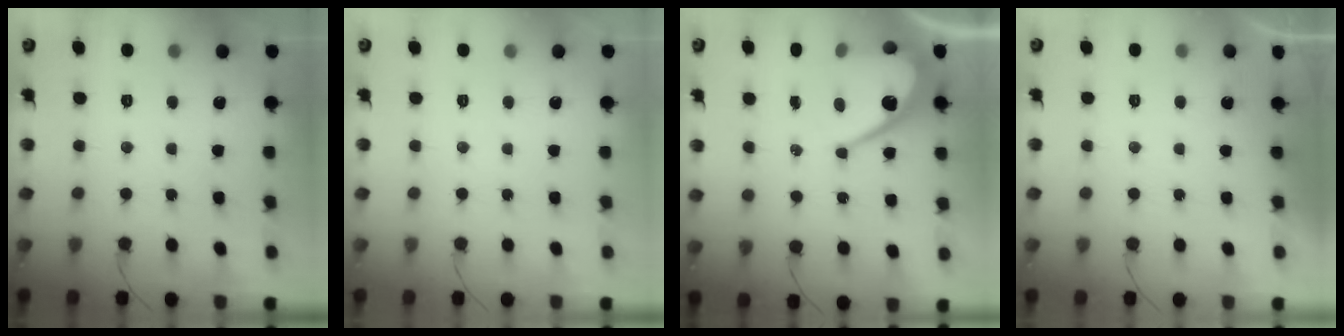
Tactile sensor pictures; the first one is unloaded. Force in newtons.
{"total": 0.0}
{"total": 11.8, "press": 11.8, "slide": 0.7}
{"total": 0.8, "press": 0.8, "slide": 0.1}